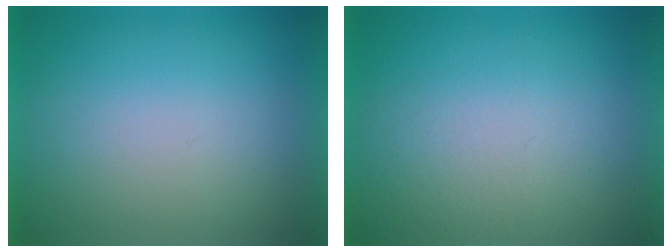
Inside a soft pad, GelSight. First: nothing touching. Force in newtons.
{"total": 4.5}